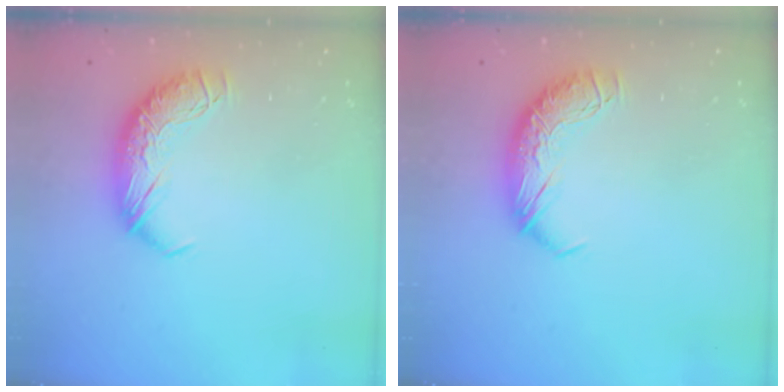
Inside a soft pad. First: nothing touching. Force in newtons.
{"total": 0.0}